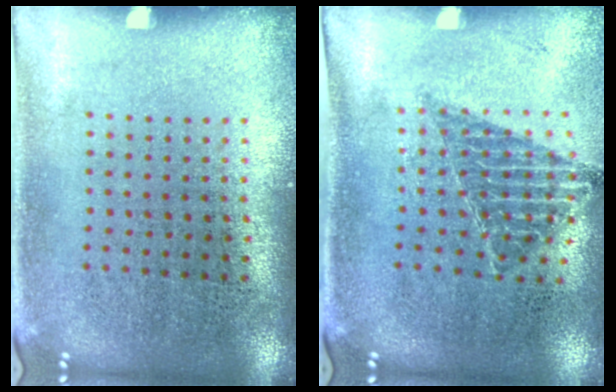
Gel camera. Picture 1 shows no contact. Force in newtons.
{"total": 0.9, "press": 0.8, "slide": 0.2}